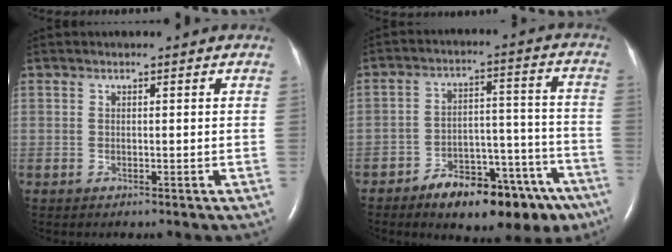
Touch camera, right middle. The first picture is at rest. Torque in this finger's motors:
{"motor_torque": [1.08, -1.06, 0.17, 0.06]}